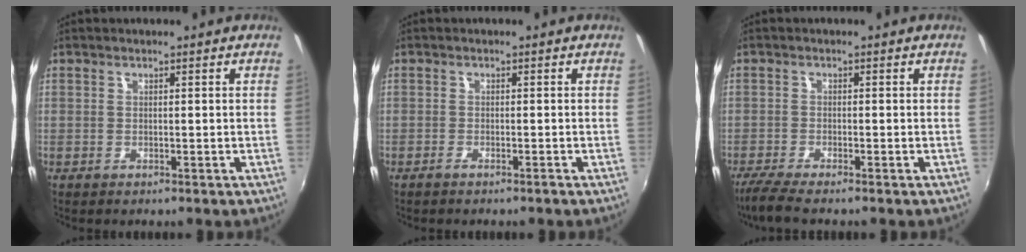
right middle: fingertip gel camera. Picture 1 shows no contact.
{"total": 1.1, "force": [-1.0, 0.0, 0.5], "torque": [-0.015, -0.001, -0.021]}
{"total": 4.8, "force": [-4.0, 0.2, 2.7], "torque": [-0.072, -0.021, -0.076]}